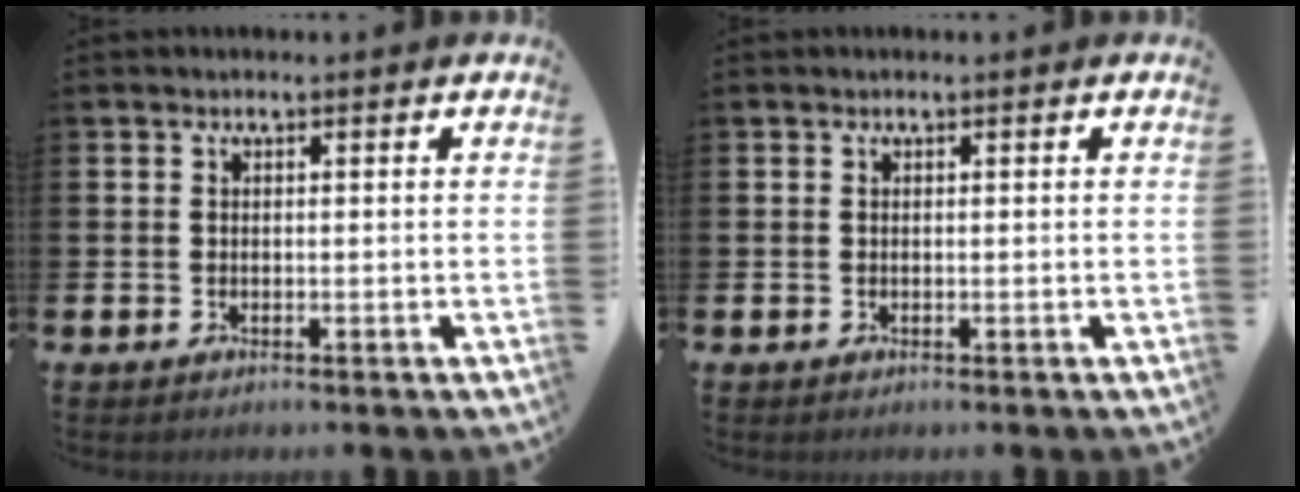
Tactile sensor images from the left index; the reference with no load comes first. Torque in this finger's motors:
{"motor_torque": [0.22, 0.17, -0.03, -0.01]}